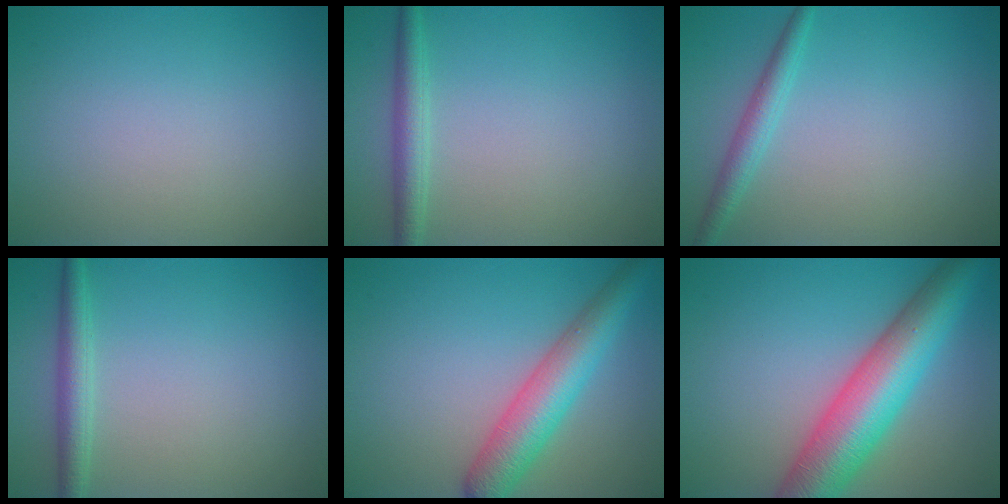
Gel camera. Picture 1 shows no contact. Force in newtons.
{"total": 2.4, "press": 2.4, "slide": 0.1}
{"total": 2.1, "press": 2.1, "slide": 0.1}
{"total": 2.4, "press": 2.4, "slide": 0.1}
{"total": 5.7, "press": 5.7, "slide": 0.1}
{"total": 9.6, "press": 9.6, "slide": 0.1}